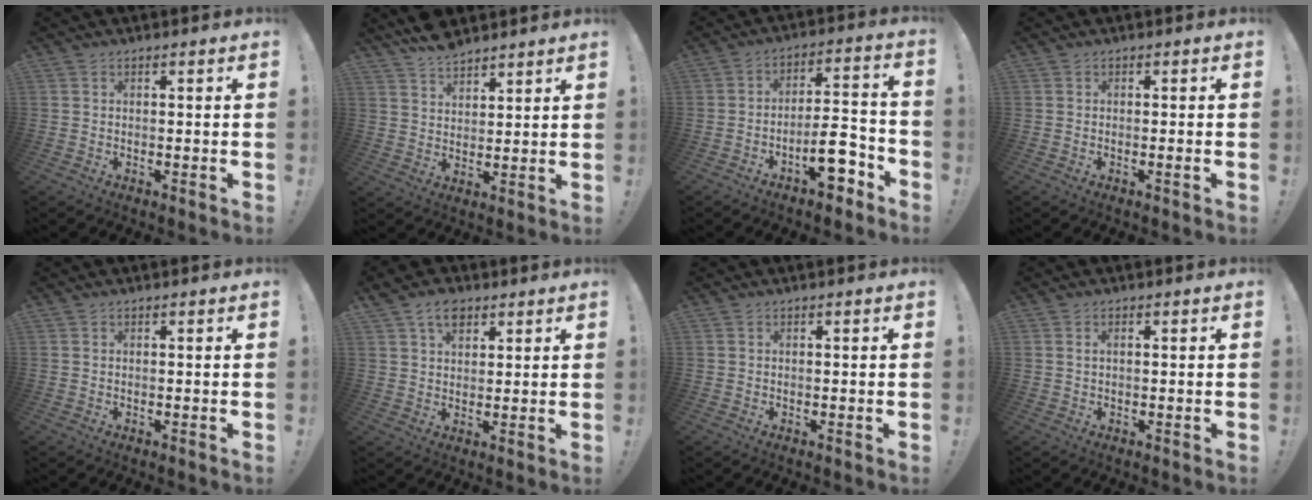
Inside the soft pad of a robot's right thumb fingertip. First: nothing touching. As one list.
[{"total": 8.3, "force": [6.9, 4.3, 1.6], "torque": [-0.035, -0.051, 0.135]}, {"total": 11.3, "force": [-6.4, 4.8, 8.0], "torque": [-0.106, 0.048, -0.104]}, {"total": 1.1, "force": [-0.2, -0.2, 1.0], "torque": [-0.017, -0.001, -0.003]}, {"total": 0.0}, {"total": 7.4, "force": [4.4, 4.6, 3.8], "torque": [-0.056, -0.012, 0.081]}, {"total": 0.0}, {"total": 1.0, "force": [0.6, 0.3, 0.8], "torque": [-0.017, 0.002, 0.010]}]